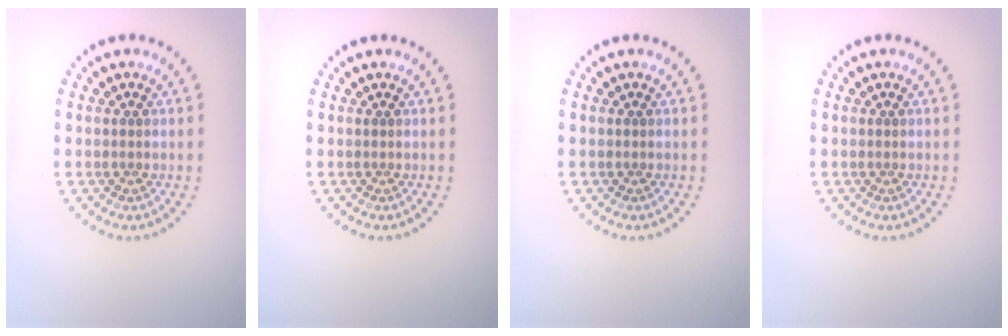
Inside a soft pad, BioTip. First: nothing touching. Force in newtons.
{"total": 0.0}
{"total": 0.0}
{"total": 0.0}